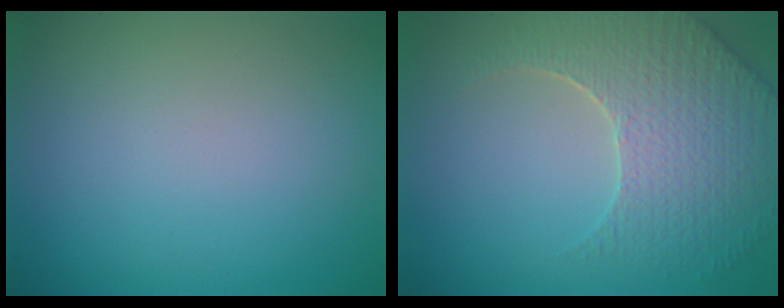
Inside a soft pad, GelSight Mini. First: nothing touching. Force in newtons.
{"total": 5.1, "press": 4.7, "slide": 2.0}